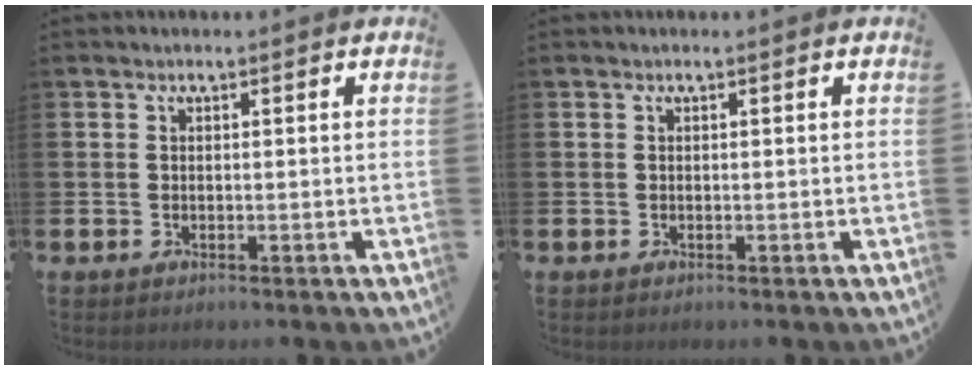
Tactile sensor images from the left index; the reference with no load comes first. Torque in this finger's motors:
{"motor_torque": [0.00, 0.00, 0.00, 0.01]}